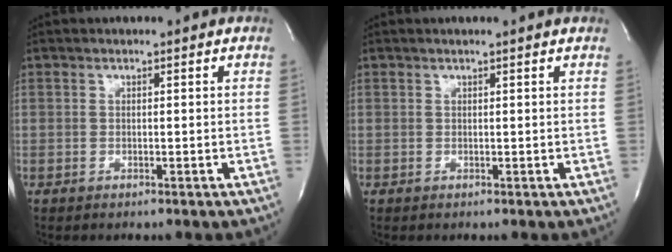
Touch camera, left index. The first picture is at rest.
{"total": 1.5, "force": [1.3, -0.3, 0.7], "torque": [-0.019, 0.007, 0.022]}